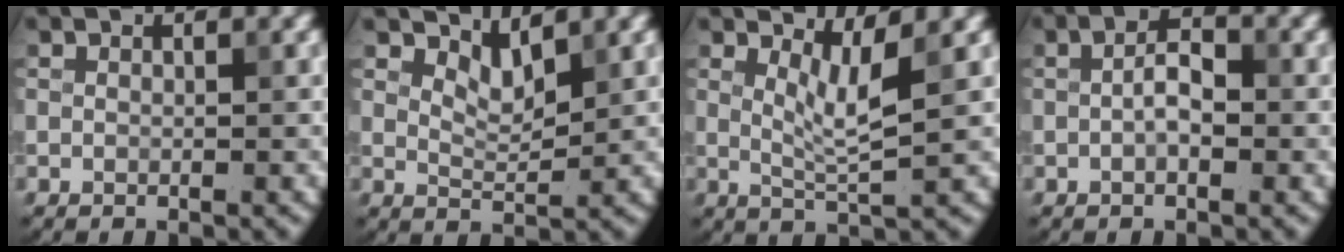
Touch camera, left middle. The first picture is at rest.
{"total": 2.1, "force": [1.8, 0.4, 0.9], "torque": [-0.024, -0.009, 0.034]}
{"total": 2.6, "force": [1.1, 0.3, 2.3], "torque": [-0.046, -0.008, 0.028]}
{"total": 2.2, "force": [-0.4, 0.9, 1.9], "torque": [-0.038, 0.009, -0.009]}